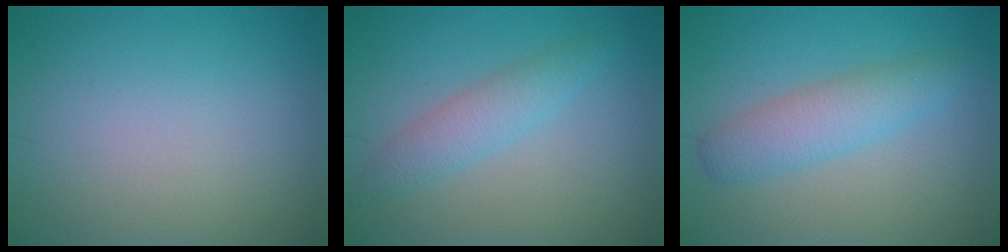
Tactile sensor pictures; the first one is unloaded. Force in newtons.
{"total": 2.7, "press": 2.7, "slide": 0.1}
{"total": 3.5, "press": 3.5, "slide": 0.0}